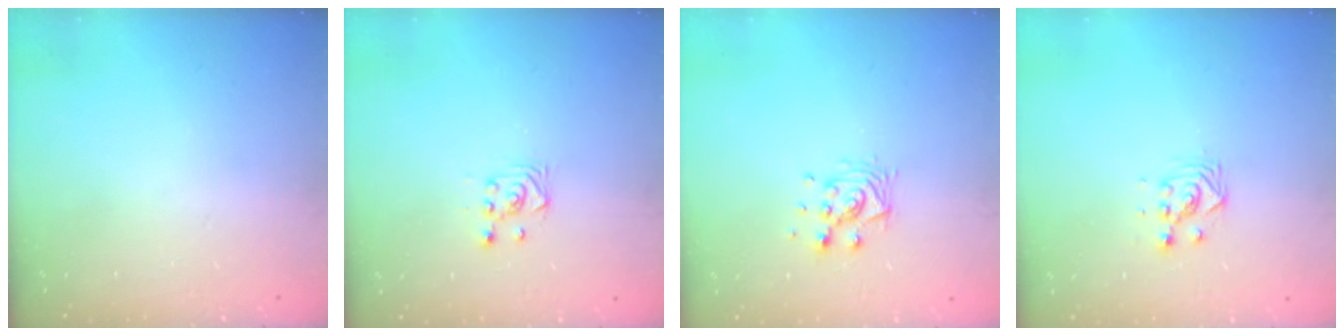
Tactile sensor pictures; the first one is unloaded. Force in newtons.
{"total": 3.5, "press": 3.4, "slide": 0.8}
{"total": 9.8, "press": 9.8, "slide": 0.6}
{"total": 3.3, "press": 3.3, "slide": 0.2}